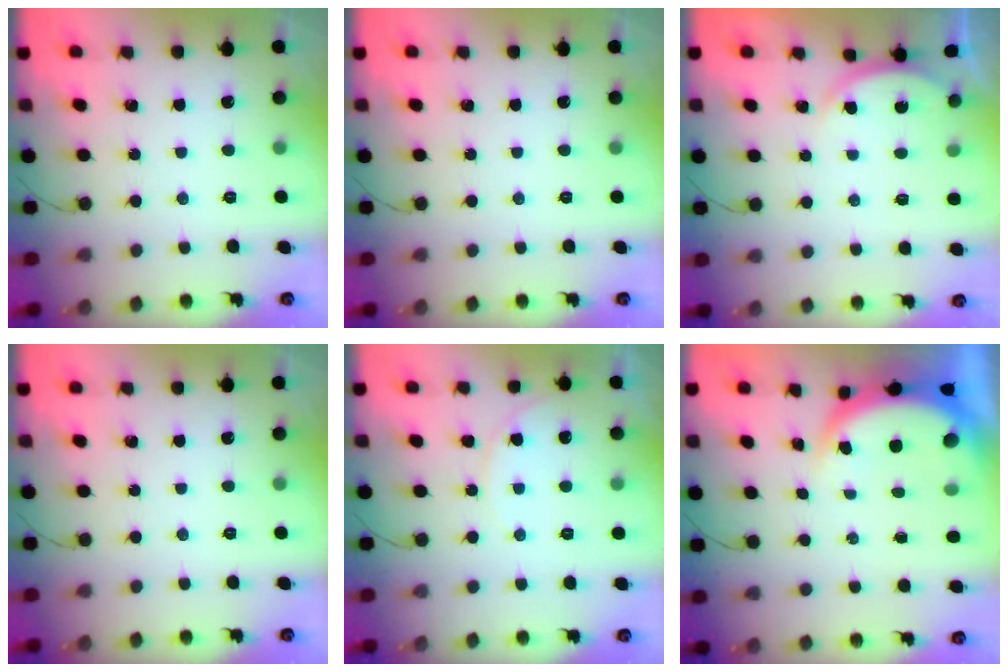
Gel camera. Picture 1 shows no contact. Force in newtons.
{"total": 0.0}
{"total": 2.4, "press": 2.4, "slide": 0.3}
{"total": 0.0}
{"total": 6.3, "press": 6.2, "slide": 0.7}
{"total": 5.2, "press": 5.1, "slide": 0.9}